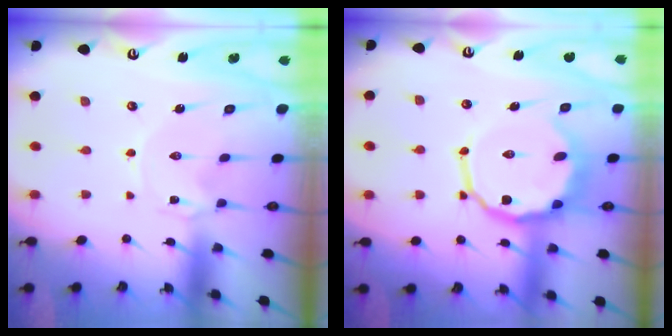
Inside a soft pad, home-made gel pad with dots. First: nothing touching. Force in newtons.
{"total": 12.0, "press": 11.6, "slide": 3.1}